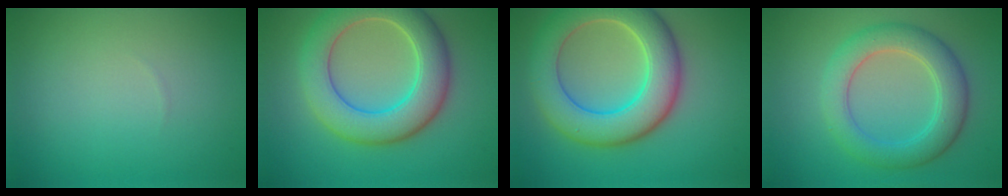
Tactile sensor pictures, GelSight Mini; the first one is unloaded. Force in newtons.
{"total": 7.8, "press": 7.8, "slide": 0.7}
{"total": 8.9, "press": 8.8, "slide": 0.7}
{"total": 5.1, "press": 5.1, "slide": 0.1}